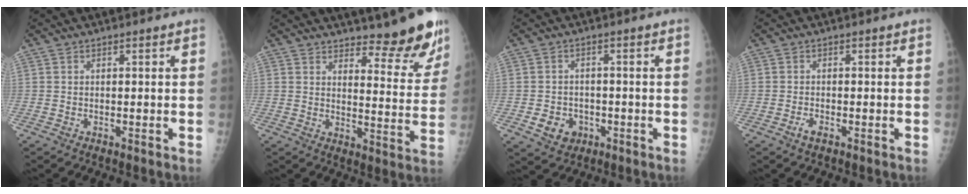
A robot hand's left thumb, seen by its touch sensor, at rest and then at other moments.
{"total": 12.3, "force": [10.4, 3.1, 5.8], "torque": [-0.038, -0.092, 0.132]}
{"total": 5.0, "force": [-1.7, 4.3, 2.0], "torque": [-0.015, 0.006, -0.019]}
{"total": 1.6, "force": [-0.9, 0.7, 1.1], "torque": [-0.025, 0.000, -0.018]}